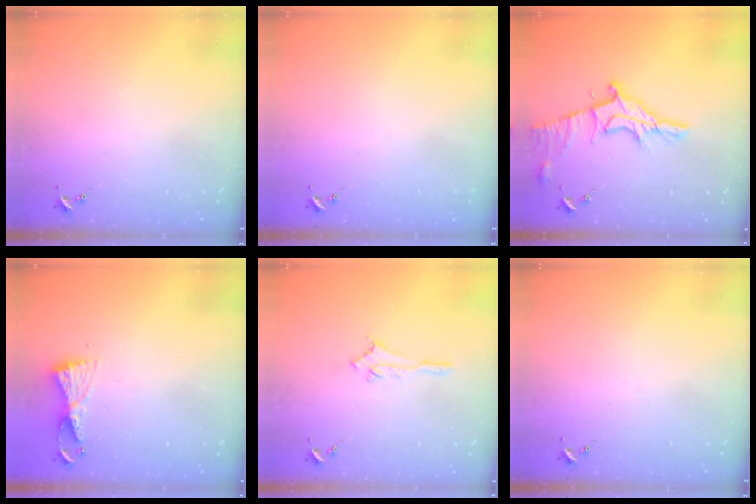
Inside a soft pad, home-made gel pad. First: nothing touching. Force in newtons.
{"total": 0.0}
{"total": 13.5, "press": 13.4, "slide": 1.3}
{"total": 5.4, "press": 5.4, "slide": 0.5}
{"total": 2.9, "press": 2.9, "slide": 0.2}
{"total": 0.0}